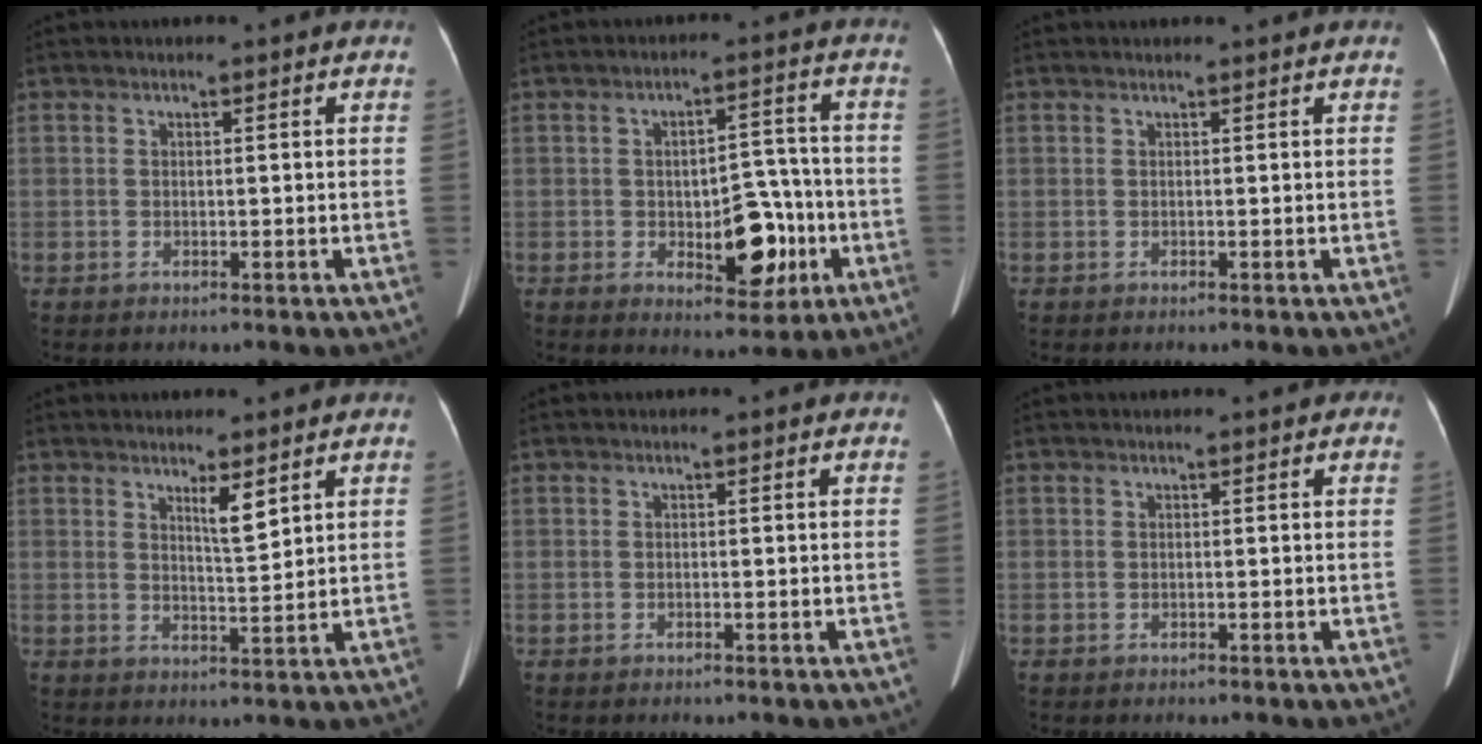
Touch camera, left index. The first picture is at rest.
{"total": 9.5, "force": [-2.8, 4.6, 7.8], "torque": [-0.099, 0.017, -0.031]}
{"total": 1.1, "force": [1.0, -0.2, 0.4], "torque": [-0.009, 0.008, 0.019]}
{"total": 3.4, "force": [2.3, 0.2, 2.6], "torque": [-0.047, -0.008, 0.044]}
{"total": 0.0}
{"total": 1.5, "force": [1.0, 0.7, 0.8], "torque": [-0.007, 0.013, 0.005]}